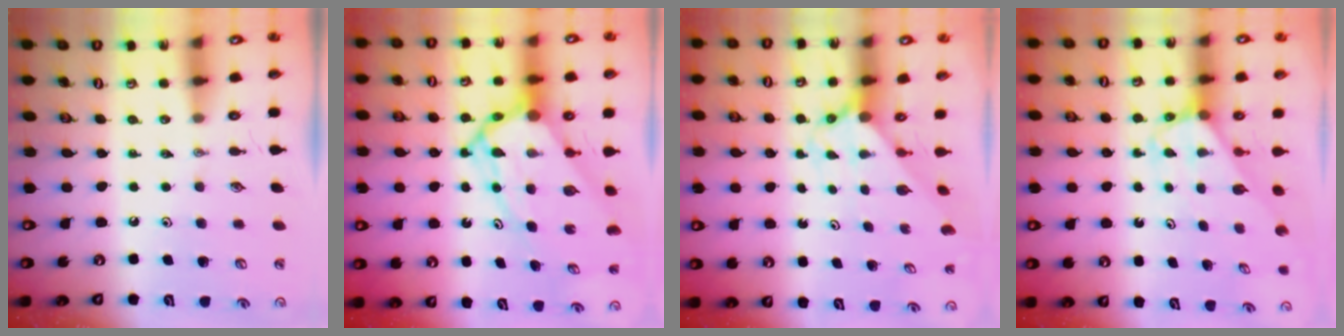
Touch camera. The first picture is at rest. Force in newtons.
{"total": 12.6, "press": 12.6, "slide": 1.3}
{"total": 1.6, "press": 1.6, "slide": 0.1}
{"total": 2.7, "press": 2.7, "slide": 0.2}